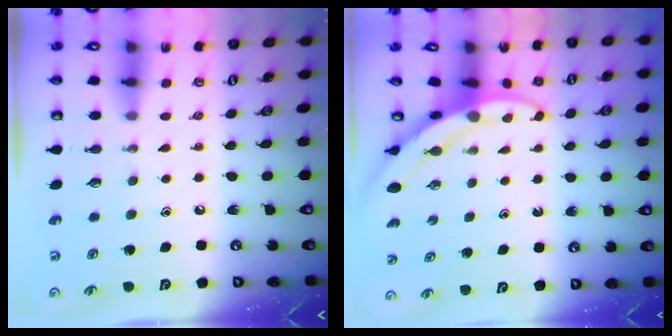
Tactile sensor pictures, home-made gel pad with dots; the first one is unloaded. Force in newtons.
{"total": 3.3, "press": 3.3, "slide": 0.2}